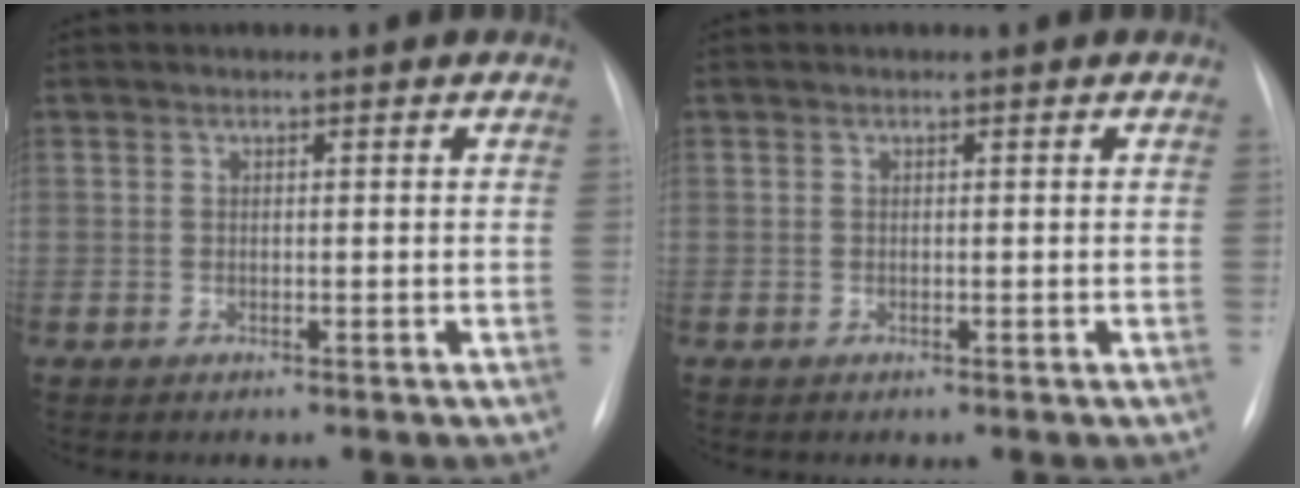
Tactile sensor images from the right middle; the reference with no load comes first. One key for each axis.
{"total": 0.0}